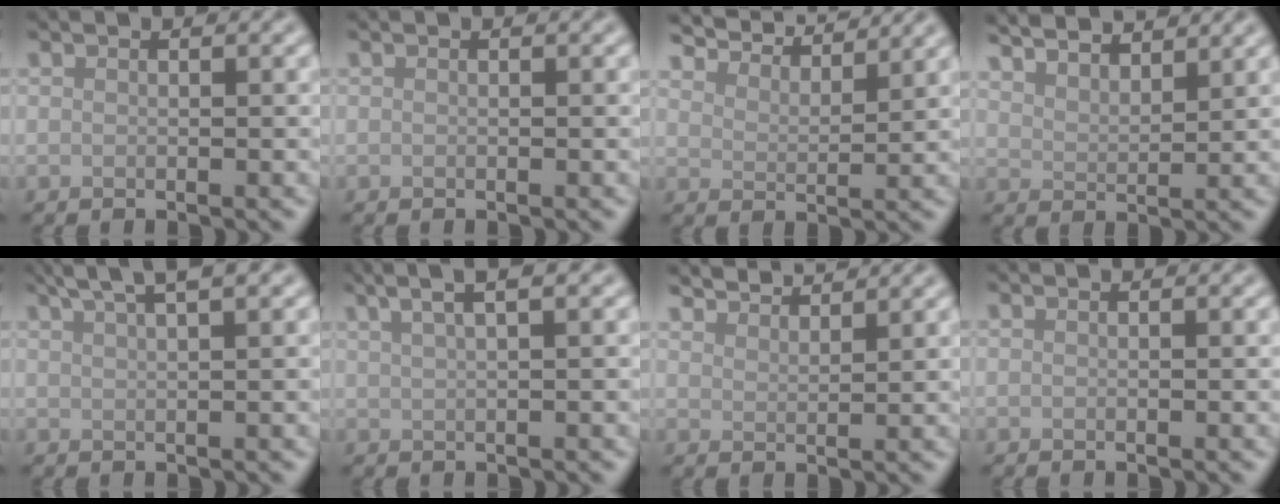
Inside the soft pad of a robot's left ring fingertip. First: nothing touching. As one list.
[{"total": 0.0}, {"total": 6.4, "force": [6.2, 0.8, 1.6], "torque": [-0.042, 0.008, 0.091]}, {"total": 5.8, "force": [5.2, 1.4, 2.2], "torque": [-0.028, 0.014, 0.068]}, {"total": 4.2, "force": [3.0, 0.7, 2.9], "torque": [-0.040, 0.016, 0.042]}, {"total": 4.7, "force": [3.0, 1.4, 3.3], "torque": [-0.035, 0.017, 0.027]}, {"total": 3.7, "force": [3.6, 0.3, 0.7], "torque": [-0.009, 0.005, 0.054]}, {"total": 0.0}]